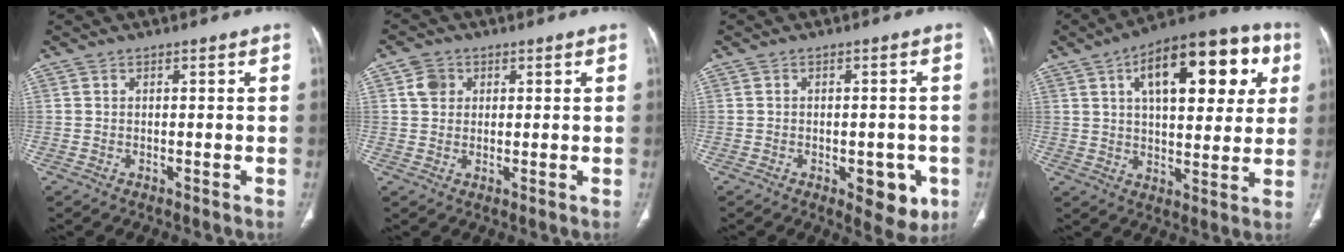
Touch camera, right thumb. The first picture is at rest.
{"total": 3.6, "force": [1.2, 3.0, 1.6], "torque": [-0.016, 0.001, 0.023]}
{"total": 7.1, "force": [-2.6, 3.6, 5.5], "torque": [-0.040, 0.002, -0.024]}
{"total": 22.1, "force": [7.7, 10.3, 18.0], "torque": [-0.219, 0.012, 0.108]}